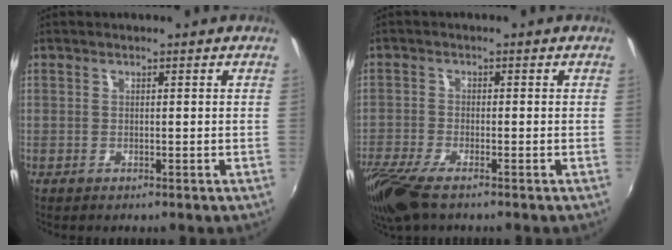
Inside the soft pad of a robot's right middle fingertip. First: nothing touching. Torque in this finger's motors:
{"motor_torque": [0.84, -0.77, 0.22, 0.13]}